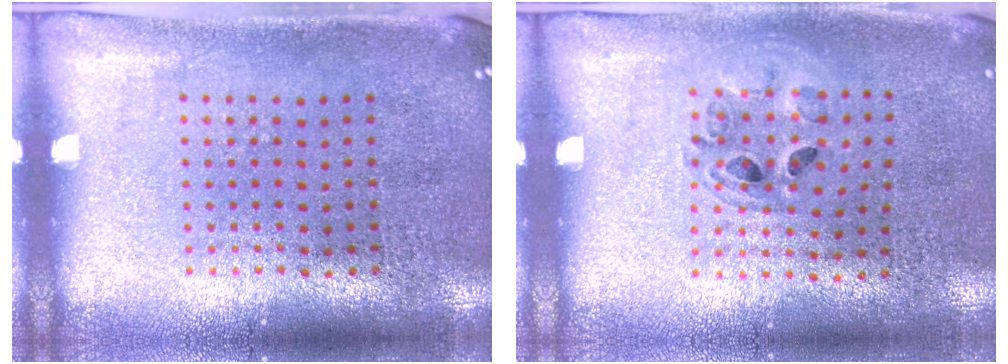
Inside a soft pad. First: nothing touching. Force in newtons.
{"total": 1.0, "press": 1.0, "slide": 0.1}